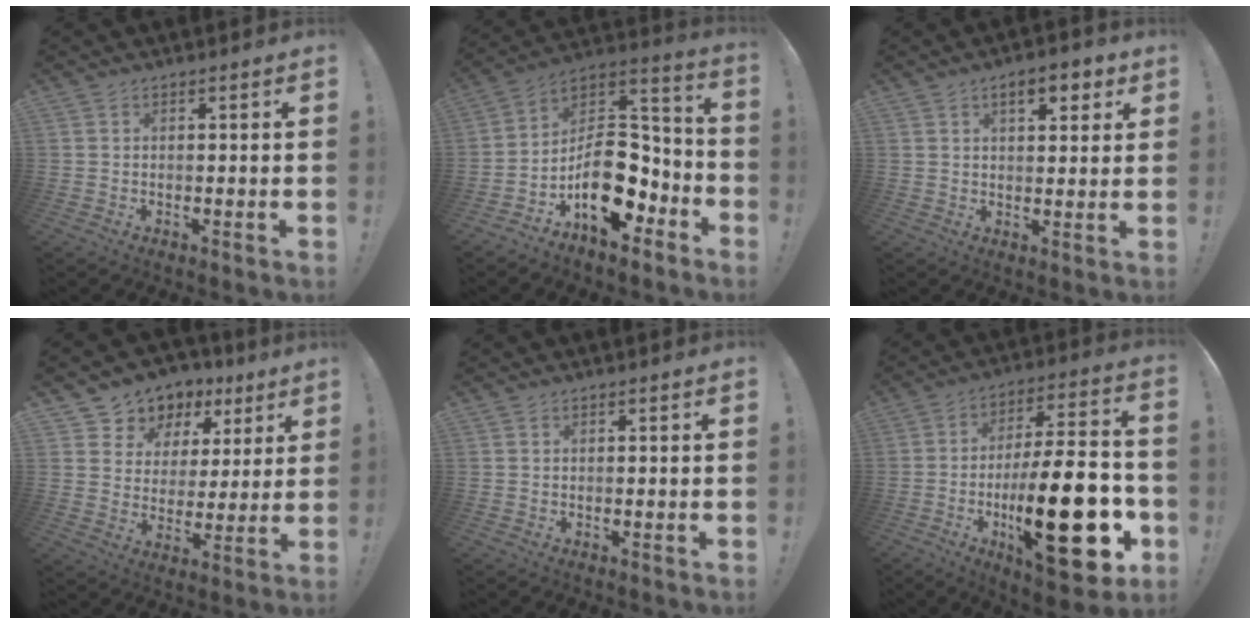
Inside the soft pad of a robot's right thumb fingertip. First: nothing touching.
{"total": 17.9, "force": [-6.0, 11.6, 12.3], "torque": [-0.184, 0.032, -0.084]}
{"total": 7.0, "force": [3.7, 3.1, 5.1], "torque": [-0.064, -0.010, 0.058]}
{"total": 8.2, "force": [4.4, 6.7, 1.4], "torque": [-0.022, -0.041, 0.090]}
{"total": 0.0}
{"total": 29.8, "force": [-7.5, 10.6, 26.9], "torque": [-0.430, 0.035, -0.108]}